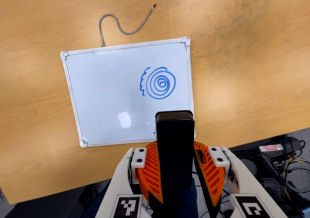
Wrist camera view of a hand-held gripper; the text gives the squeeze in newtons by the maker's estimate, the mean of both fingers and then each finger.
{"total": 5.5, "left": 5.5, "right": 5.5}